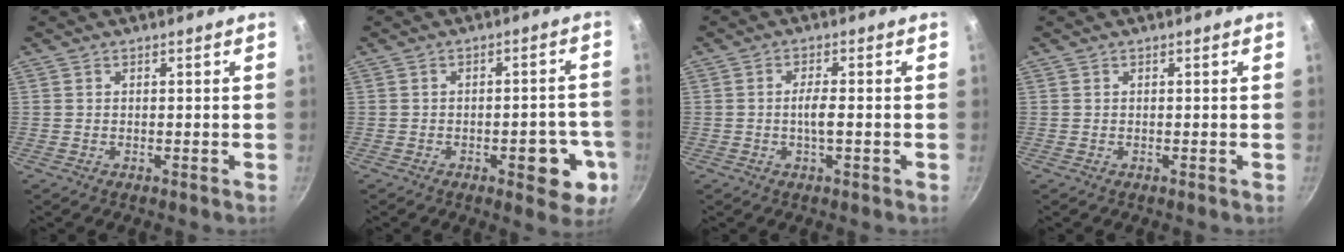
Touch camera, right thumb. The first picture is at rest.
{"total": 8.9, "force": [-3.2, 4.1, 7.2], "torque": [-0.062, 0.020, -0.038]}
{"total": 3.2, "force": [-0.7, 0.7, 3.0], "torque": [-0.060, 0.007, -0.015]}
{"total": 0.0}